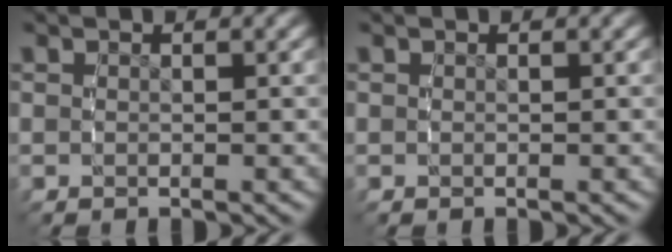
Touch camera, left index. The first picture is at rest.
{"total": 0.0}